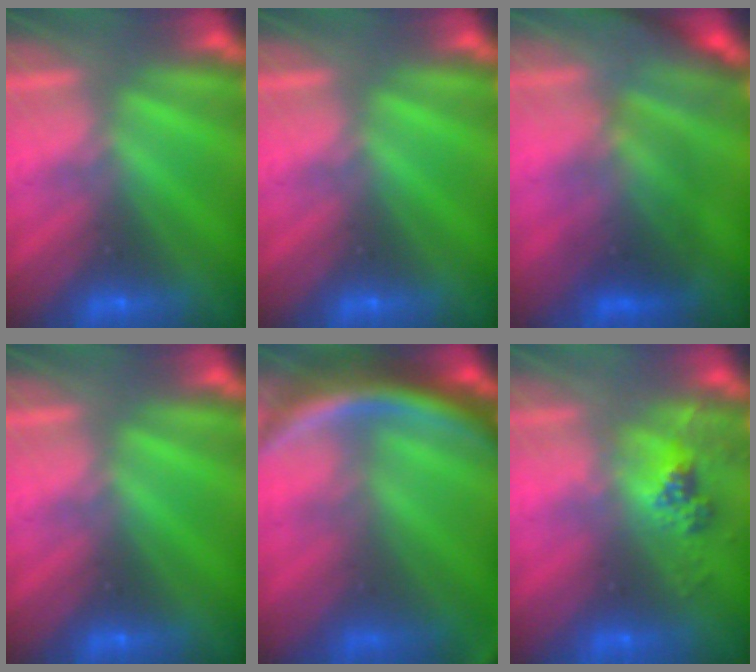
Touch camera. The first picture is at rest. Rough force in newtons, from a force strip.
{"total": 0.0}
{"total": 2.6}
{"total": 0.0}
{"total": 9.9}
{"total": 2.4}